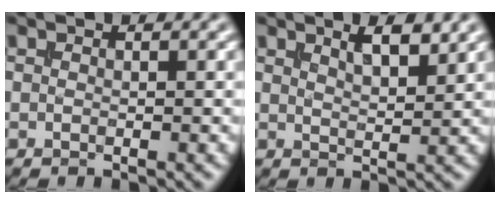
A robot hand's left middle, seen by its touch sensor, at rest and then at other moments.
{"total": 2.9, "force": [2.0, 0.8, 2.0], "torque": [-0.026, 0.001, 0.032]}